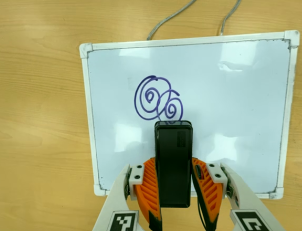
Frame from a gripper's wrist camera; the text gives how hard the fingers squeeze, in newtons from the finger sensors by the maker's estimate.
{"total": 3.9, "left": 2.6, "right": 5.3}